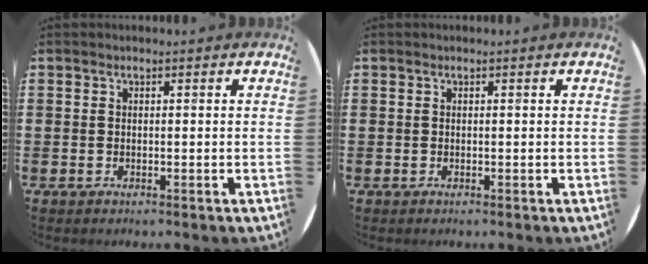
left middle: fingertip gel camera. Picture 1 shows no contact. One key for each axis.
{"total": 0.0}